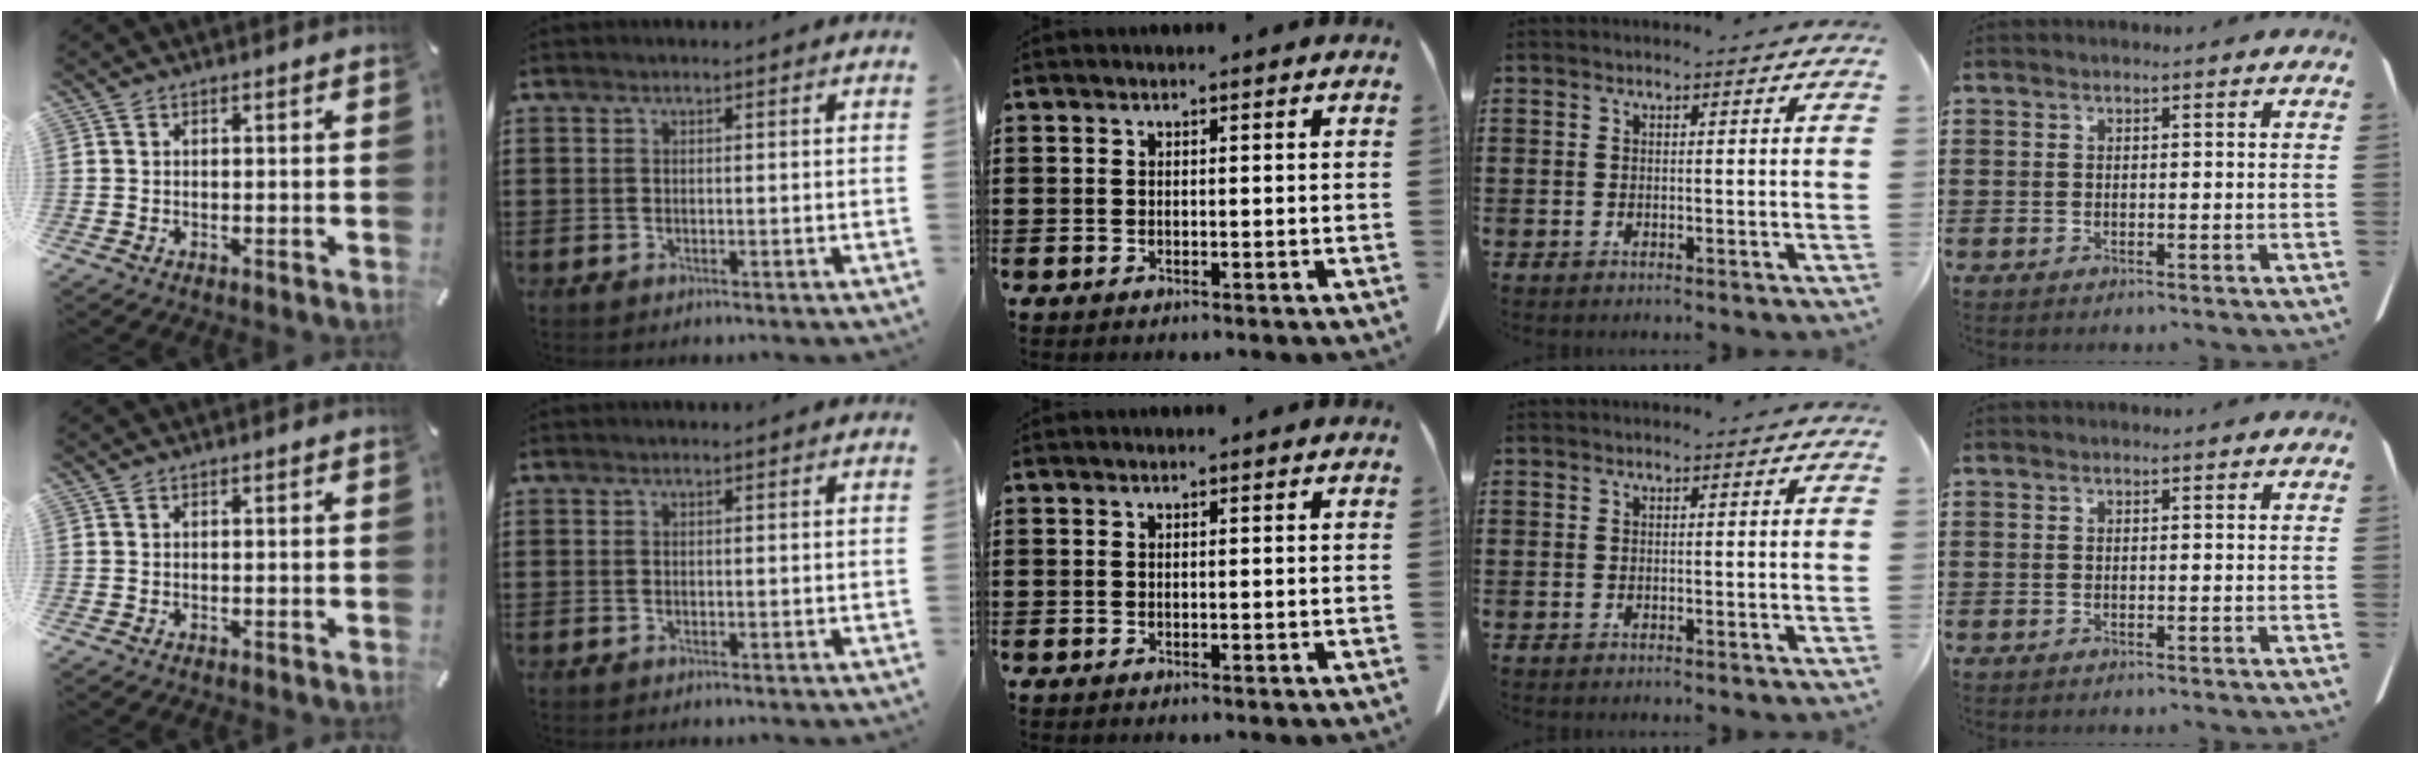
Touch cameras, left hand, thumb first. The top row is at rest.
{}